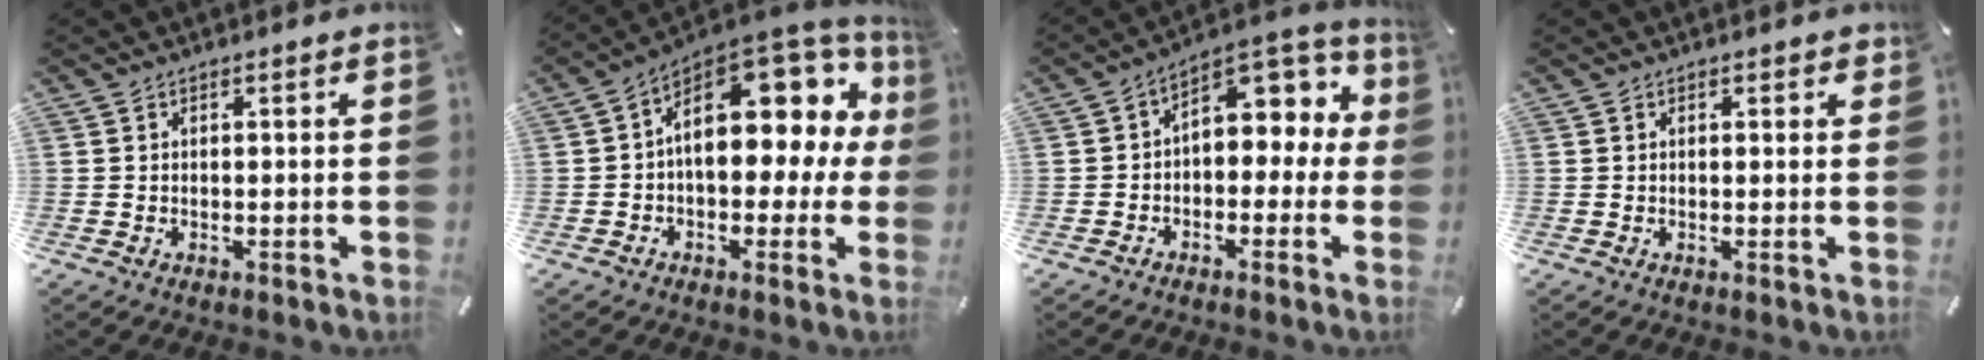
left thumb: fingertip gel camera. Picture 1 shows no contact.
{"total": 17.9, "force": [5.5, 10.7, 13.2], "torque": [-0.170, -0.040, 0.097]}
{"total": 7.7, "force": [2.3, 5.6, 4.6], "torque": [-0.058, -0.025, 0.039]}
{"total": 0.7, "force": [0.3, 0.5, 0.3], "torque": [0.002, 0.000, 0.004]}